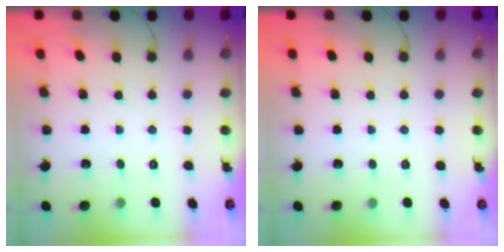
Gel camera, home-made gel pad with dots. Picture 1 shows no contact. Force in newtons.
{"total": 0.0}